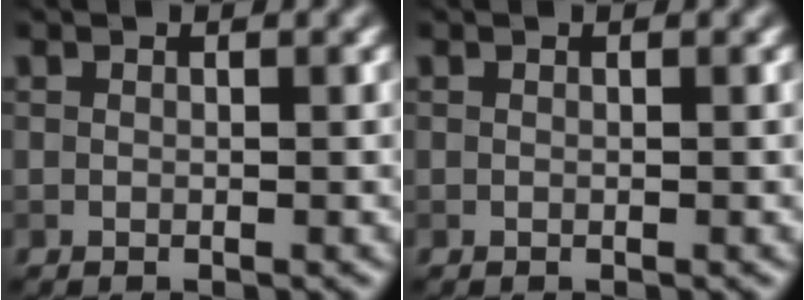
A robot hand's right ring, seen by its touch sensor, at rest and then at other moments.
{"total": 0.0}